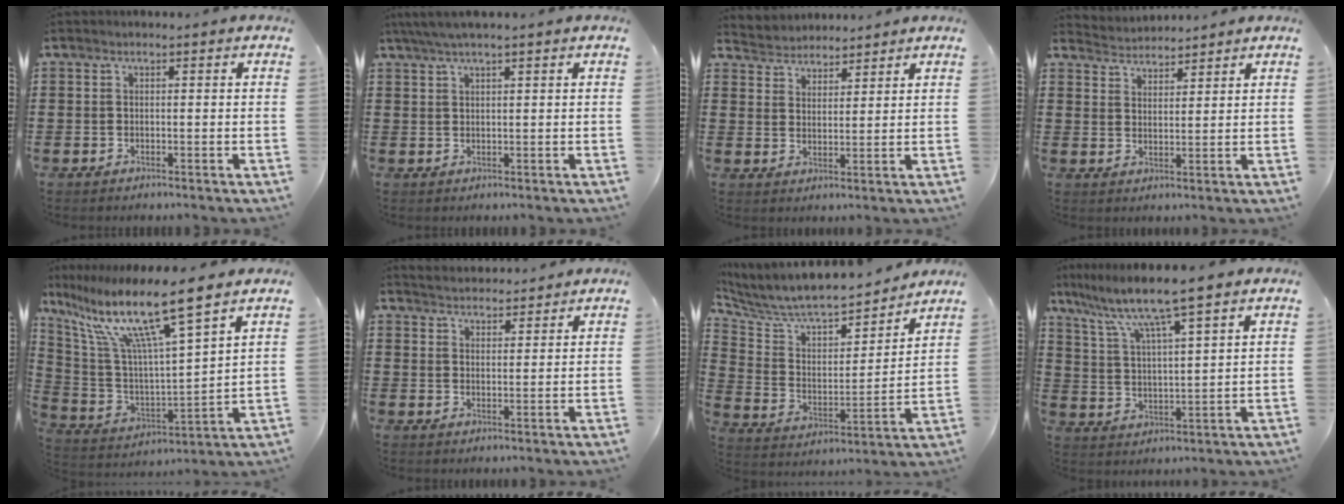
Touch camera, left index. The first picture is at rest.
{"total": 2.5, "force": [1.8, 0.1, 1.7], "torque": [-0.035, 0.003, 0.033]}
{"total": 3.5, "force": [3.2, 1.1, -0.7], "torque": [-0.004, -0.011, 0.059]}
{"total": 3.1, "force": [3.0, 0.4, -0.6], "torque": [-0.001, -0.010, 0.055]}
{"total": 13.6, "force": [9.3, 0.4, 9.9], "torque": [-0.225, -0.061, 0.148]}
{"total": 3.0, "force": [2.9, 0.1, -0.4], "torque": [-0.002, -0.009, 0.055]}
{"total": 6.7, "force": [6.2, 1.9, 1.7], "torque": [-0.071, -0.054, 0.101]}
{"total": 7.7, "force": [6.3, -0.3, 4.4], "torque": [-0.110, -0.038, 0.101]}